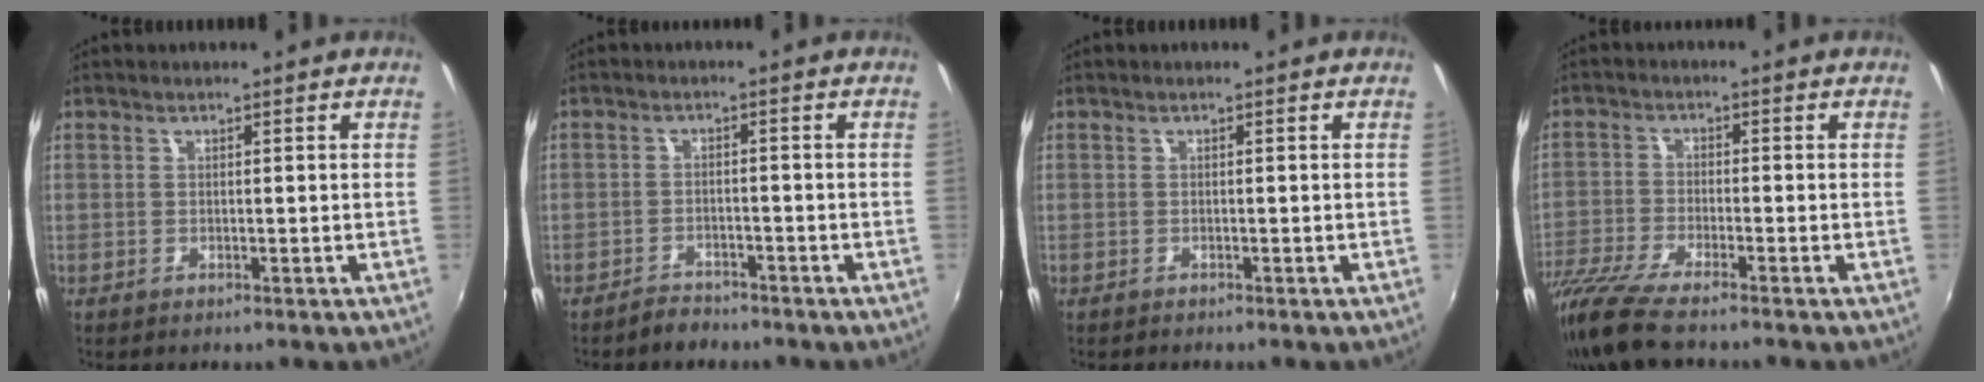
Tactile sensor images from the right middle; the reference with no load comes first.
{"total": 2.8, "force": [-2.6, 1.1, 0.4], "torque": [-0.019, 0.005, -0.042]}
{"total": 0.0}
{"total": 9.9, "force": [-8.1, 0.8, 5.6], "torque": [-0.133, -0.035, -0.156]}